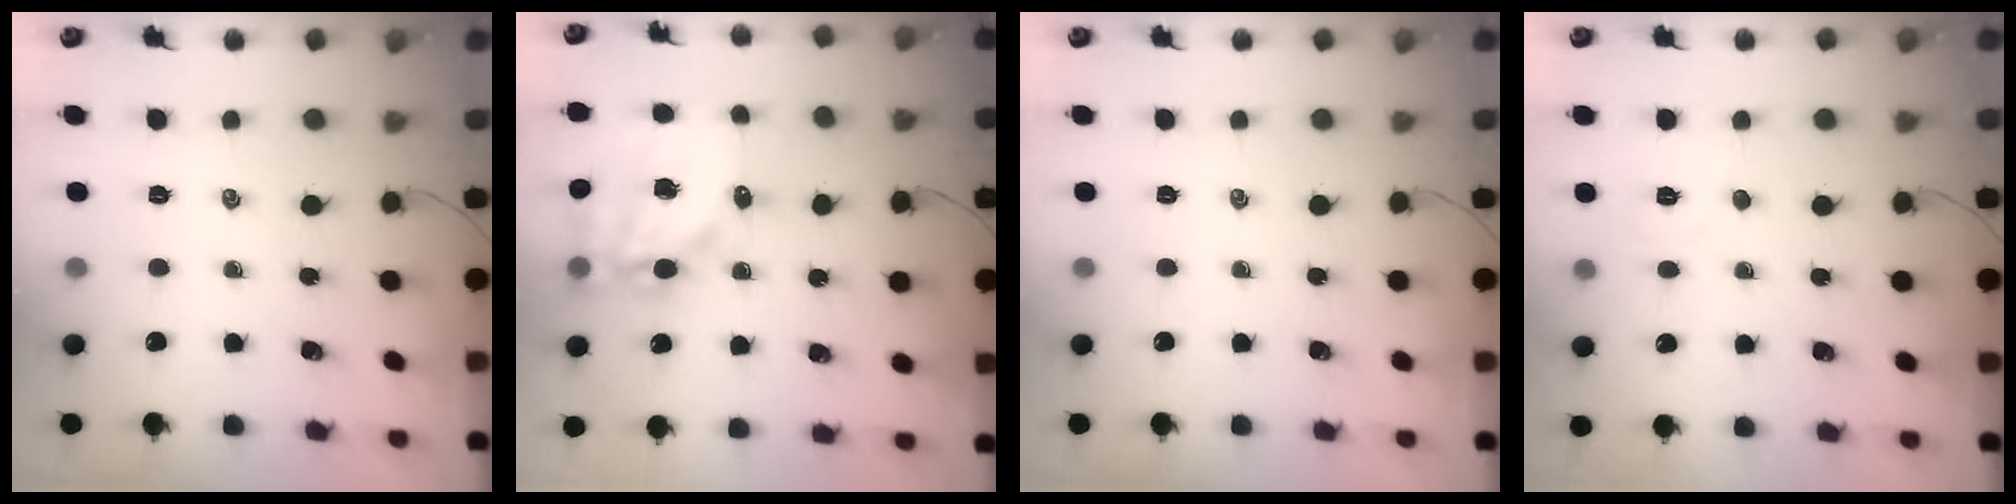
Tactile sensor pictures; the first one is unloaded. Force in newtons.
{"total": 15.1, "press": 14.6, "slide": 3.7}
{"total": 0.0}
{"total": 5.3, "press": 5.1, "slide": 1.3}